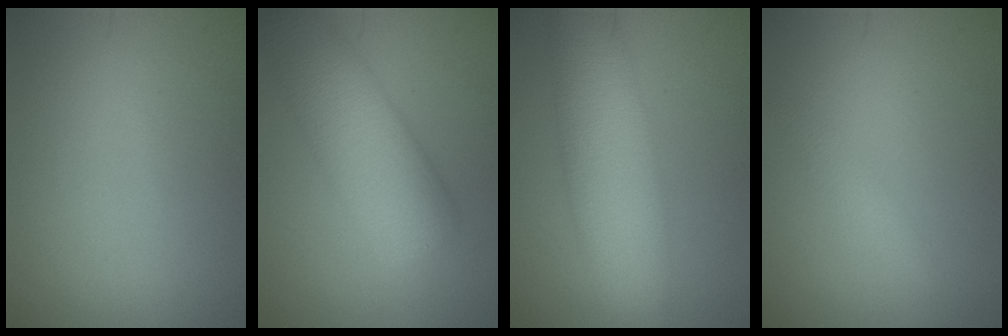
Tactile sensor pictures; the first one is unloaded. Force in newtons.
{"total": 8.8, "press": 8.8, "slide": 0.4}
{"total": 8.8, "press": 8.8, "slide": 0.4}
{"total": 1.3, "press": 1.3, "slide": 0.1}